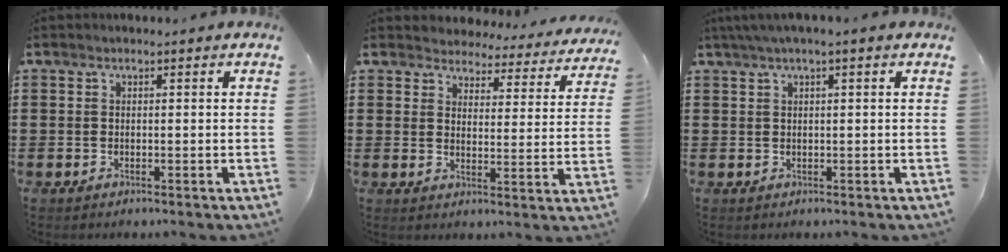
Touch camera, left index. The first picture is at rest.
{"total": 4.2, "force": [4.2, 0.5, 0.0], "torque": [-0.018, -0.037, 0.070]}
{"total": 1.7, "force": [0.7, 0.0, 1.6], "torque": [-0.030, -0.002, 0.013]}